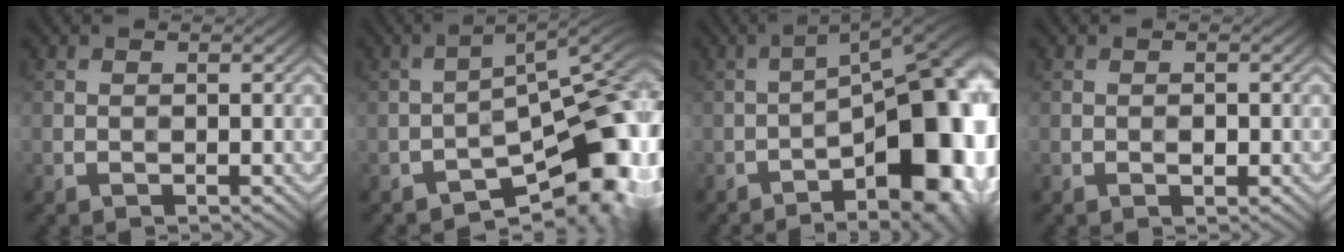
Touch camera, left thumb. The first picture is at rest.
{"total": 12.0, "force": [-6.3, 4.3, 9.2], "torque": [-0.115, 0.001, -0.104]}
{"total": 17.3, "force": [-6.4, 6.3, 14.8], "torque": [-0.171, 0.021, -0.089]}
{"total": 0.9, "force": [-0.3, 0.4, 0.8], "torque": [-0.010, 0.002, -0.004]}